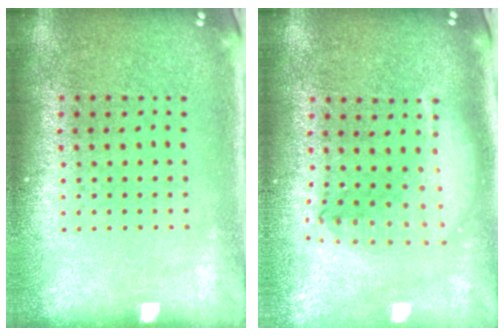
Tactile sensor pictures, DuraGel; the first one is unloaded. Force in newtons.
{"total": 1.9, "press": 1.5, "slide": 1.1}